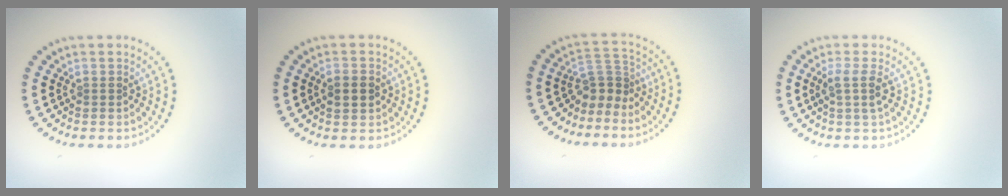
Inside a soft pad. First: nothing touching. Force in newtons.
{"total": 2.1, "press": 2.1, "slide": 0.1}
{"total": 2.8, "press": 1.7, "slide": 2.2}
{"total": 1.9, "press": 1.5, "slide": 1.1}